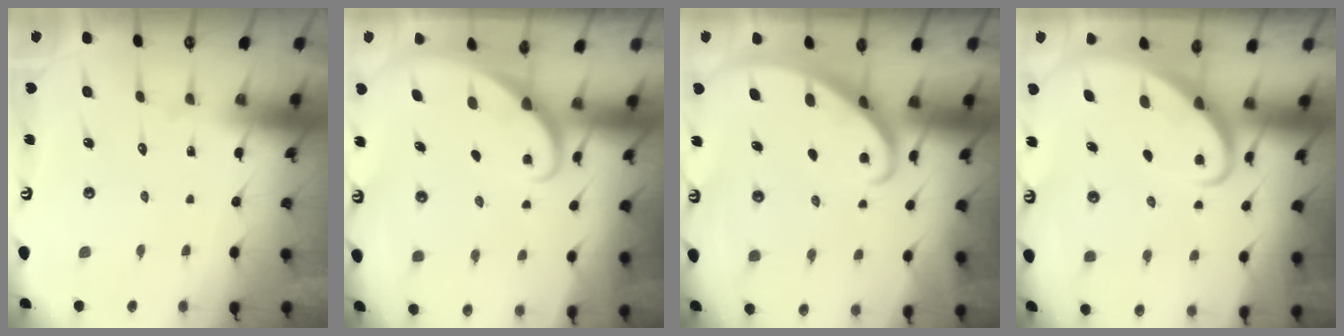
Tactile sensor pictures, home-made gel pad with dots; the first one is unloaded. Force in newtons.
{"total": 1.6, "press": 1.6, "slide": 0.1}
{"total": 2.3, "press": 2.3, "slide": 0.1}
{"total": 2.8, "press": 2.8, "slide": 0.3}